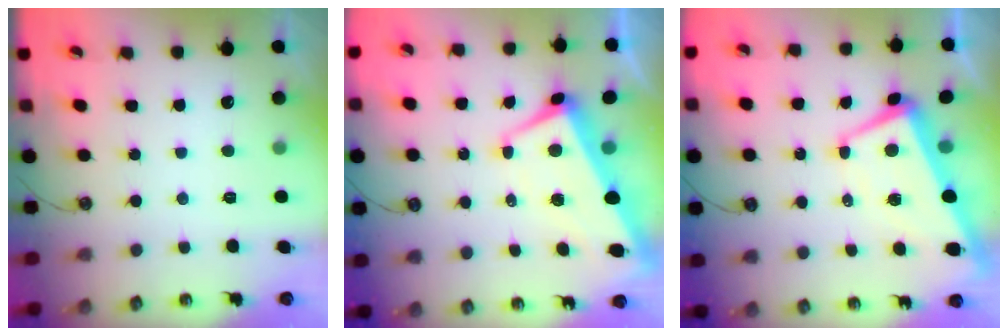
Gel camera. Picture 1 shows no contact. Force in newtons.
{"total": 1.7, "press": 1.1, "slide": 1.3}
{"total": 1.9, "press": 1.7, "slide": 1.0}